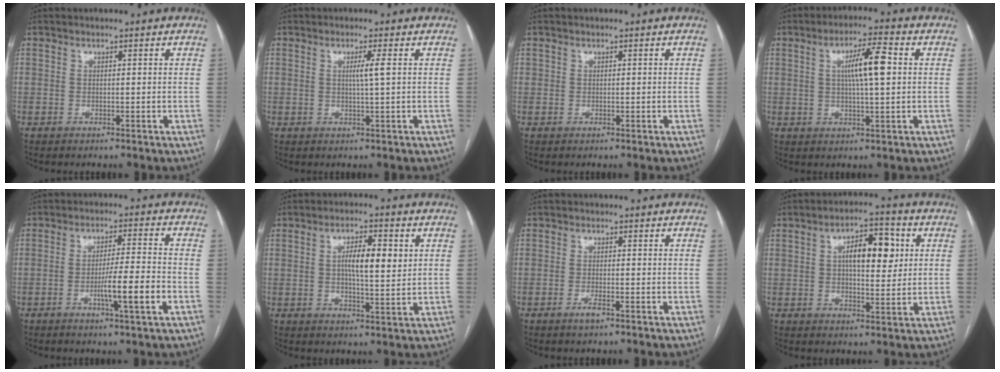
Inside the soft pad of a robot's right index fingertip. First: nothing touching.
{"total": 2.3, "force": [0.4, -0.4, 2.2], "torque": [-0.040, -0.002, 0.007]}
{"total": 0.0}
{"total": 7.6, "force": [1.3, 0.8, 7.4], "torque": [-0.129, 0.011, 0.020]}
{"total": 7.7, "force": [-2.8, -0.2, 7.2], "torque": [-0.120, -0.005, -0.048]}
{"total": 6.1, "force": [1.4, 1.5, 5.8], "torque": [-0.098, 0.004, 0.024]}
{"total": 2.1, "force": [-1.2, 0.3, 1.6], "torque": [-0.031, -0.002, -0.023]}
{"total": 9.1, "force": [2.1, 3.7, 8.1], "torque": [-0.126, 0.021, 0.031]}